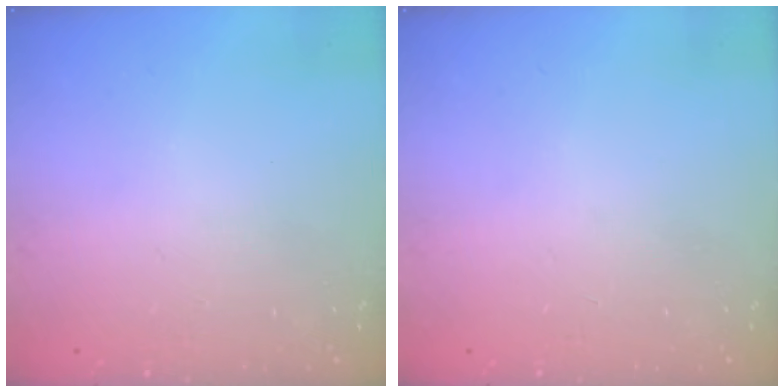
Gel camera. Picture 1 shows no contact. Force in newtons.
{"total": 0.0}